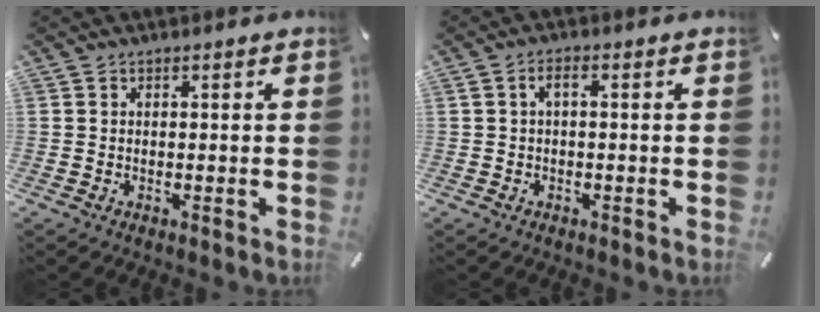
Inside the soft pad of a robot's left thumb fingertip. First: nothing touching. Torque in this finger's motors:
{"motor_torque": [-0.15, 0.71, 0.22, -0.28, 0.19]}